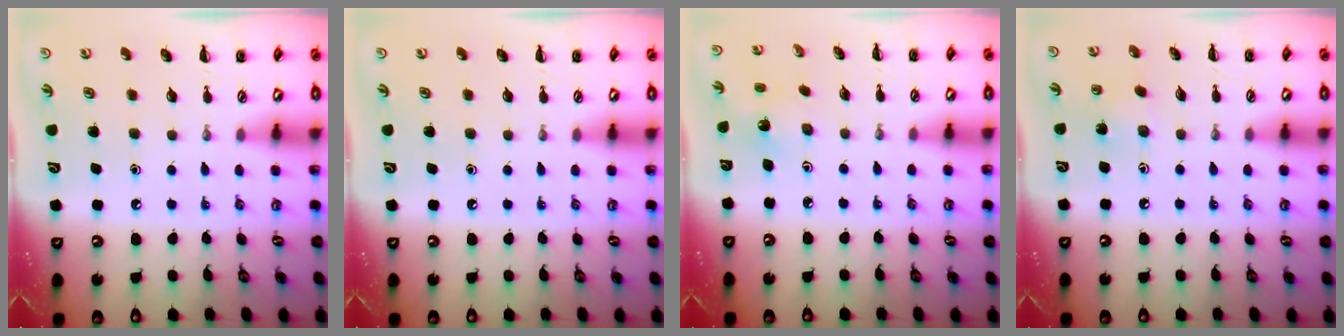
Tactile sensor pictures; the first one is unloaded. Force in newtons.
{"total": 0.0}
{"total": 1.6, "press": 1.5, "slide": 0.7}
{"total": 4.9, "press": 4.8, "slide": 1.1}